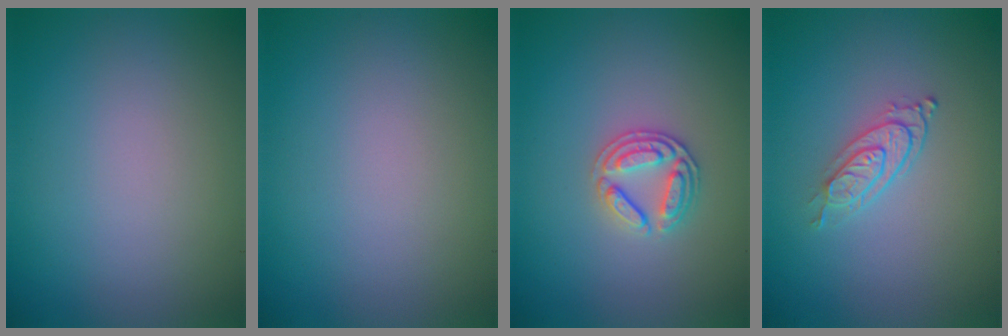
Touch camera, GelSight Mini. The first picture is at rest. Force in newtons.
{"total": 0.0}
{"total": 2.6, "press": 2.5, "slide": 0.6}
{"total": 2.7, "press": 2.1, "slide": 1.6}